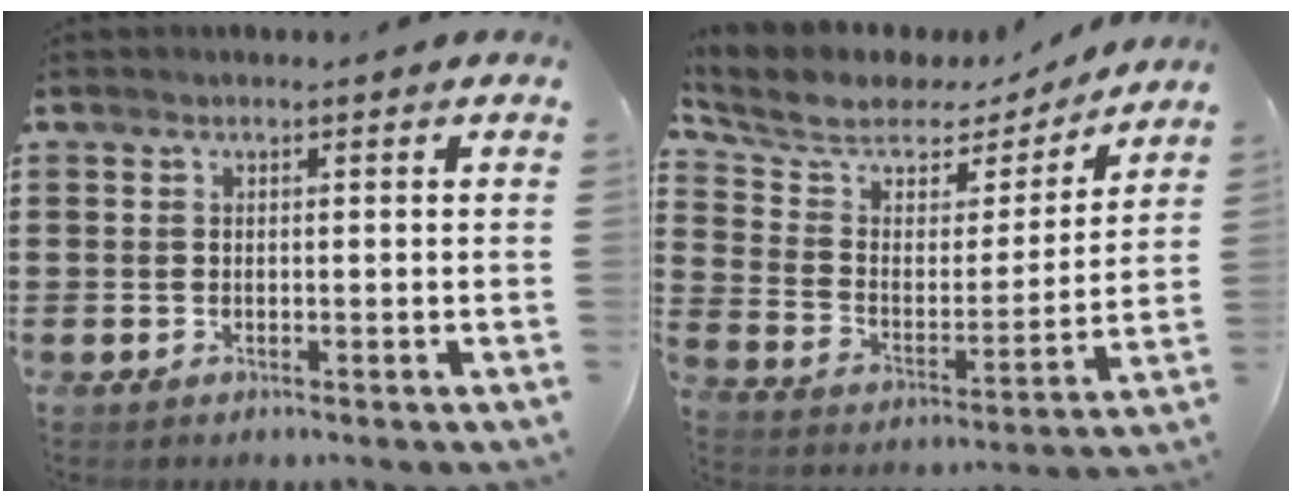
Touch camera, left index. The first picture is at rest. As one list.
[{"total": 6.8, "force": [5.4, 3.4, 2.1], "torque": [-0.081, -0.029, 0.091]}]